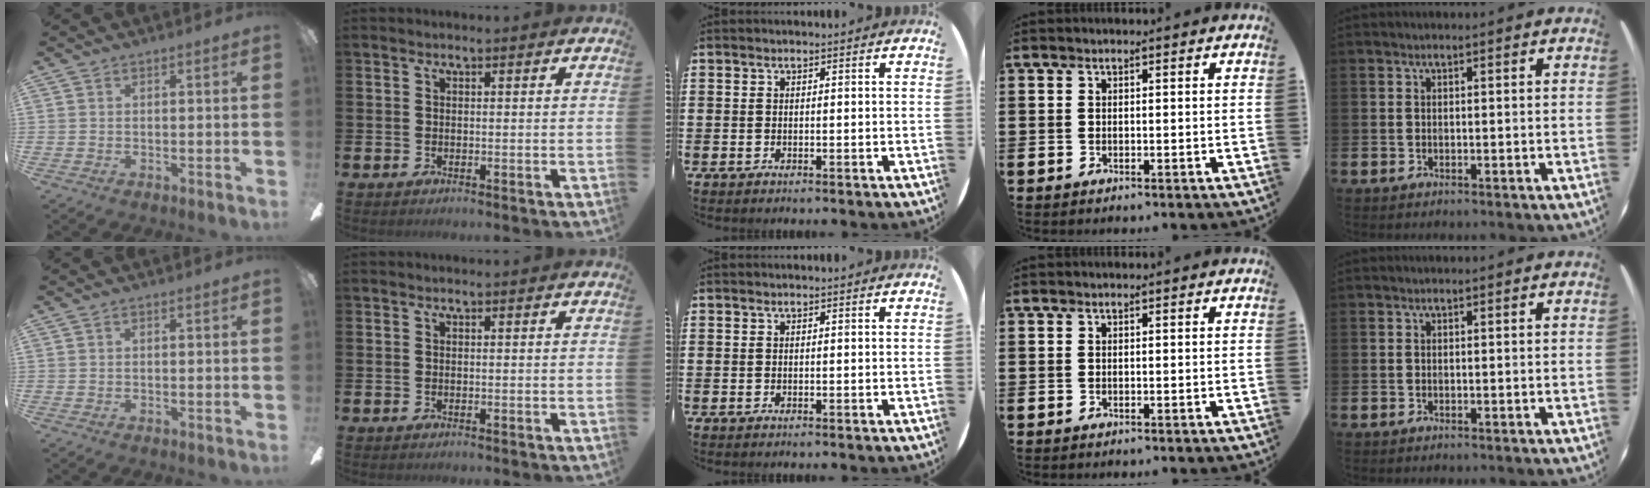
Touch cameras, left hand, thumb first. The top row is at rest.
{}